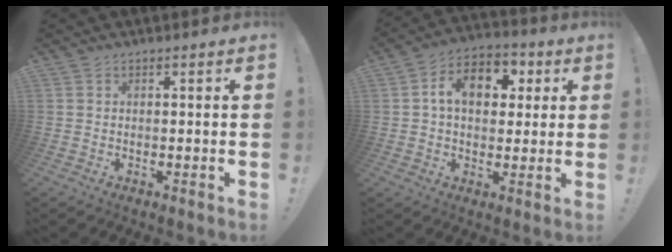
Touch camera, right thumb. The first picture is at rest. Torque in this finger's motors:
{"motor_torque": [1.67, 1.68, 0.06, 0.05, 0.02]}